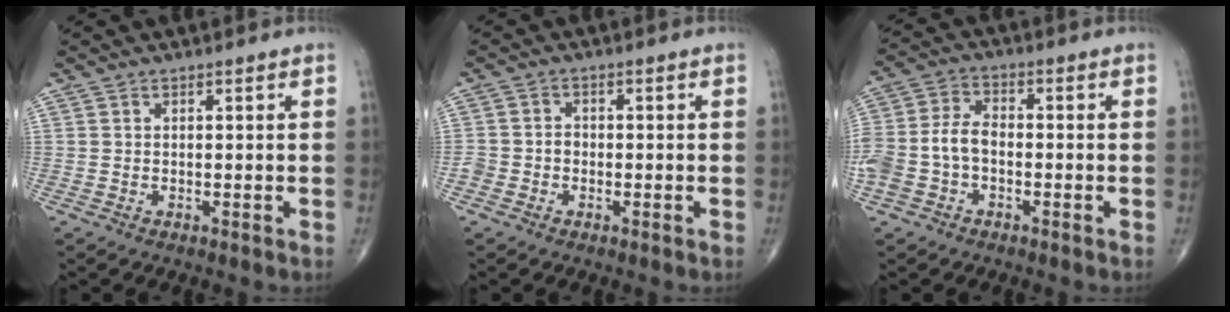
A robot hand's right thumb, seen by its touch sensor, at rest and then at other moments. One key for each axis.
{"total": 2.9, "fx": -1.2, "fy": 2.5, "fz": 0.8, "tx": -0.005, "ty": 0.017, "tz": -0.026}
{"total": 9.3, "fx": -2.3, "fy": 6.1, "fz": 6.6, "tx": -0.148, "ty": 0.029, "tz": -0.050}